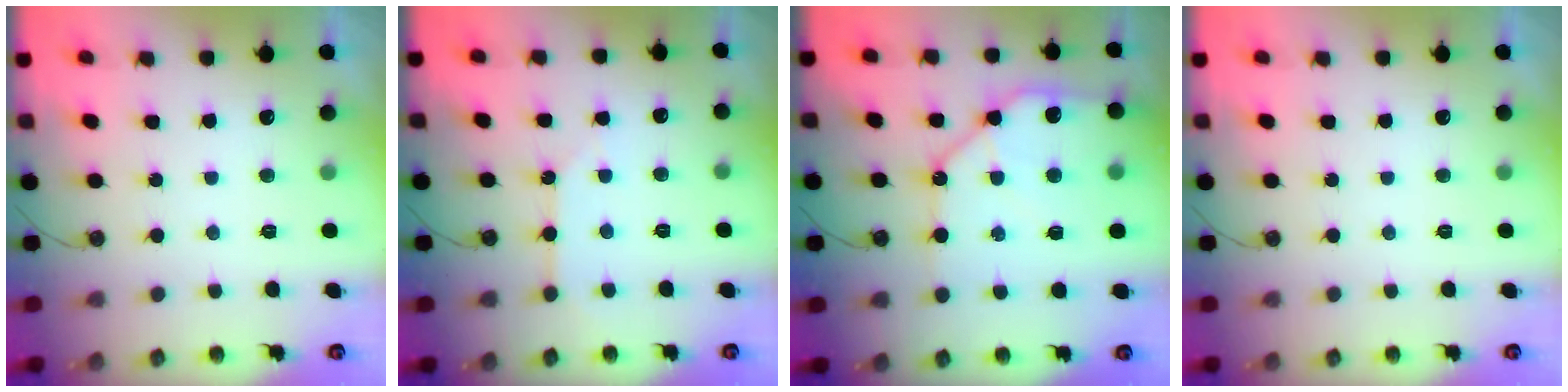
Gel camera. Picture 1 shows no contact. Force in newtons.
{"total": 2.1, "press": 2.1, "slide": 0.3}
{"total": 13.4, "press": 13.3, "slide": 1.8}
{"total": 0.0}